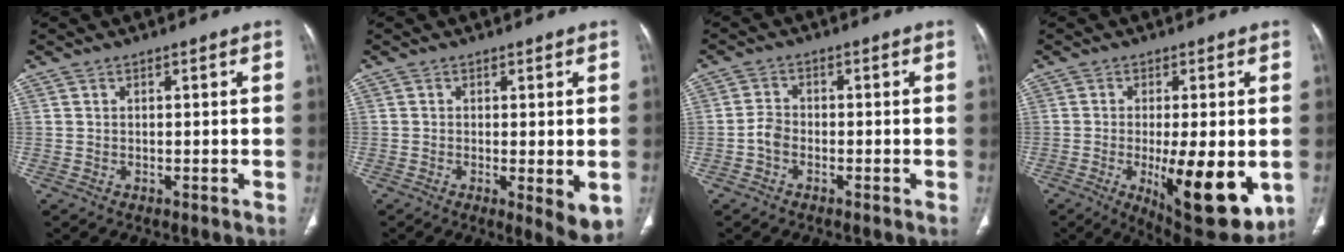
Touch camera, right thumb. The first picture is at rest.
{"total": 5.8, "force": [-1.1, 1.6, 5.5], "torque": [-0.079, -0.019, -0.016]}
{"total": 2.7, "force": [-1.2, 1.8, 1.6], "torque": [-0.027, 0.010, -0.028]}
{"total": 16.5, "force": [-3.6, 5.5, 15.2], "torque": [-0.198, -0.027, -0.036]}